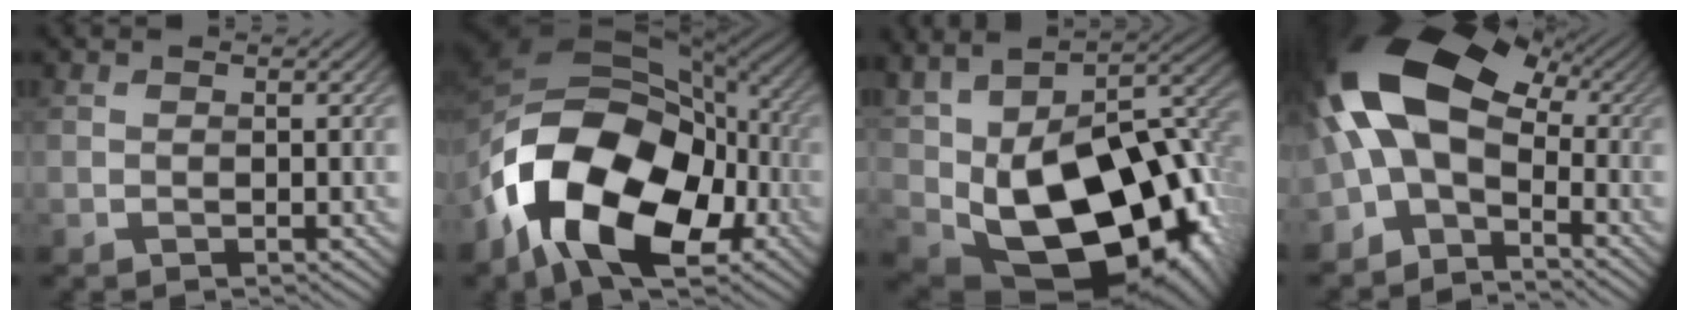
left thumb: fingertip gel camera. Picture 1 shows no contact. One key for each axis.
{"total": 17.8, "fx": -7.4, "fy": 10.9, "fz": 11.9, "tx": -0.220, "ty": -0.017, "tz": -0.143}
{"total": 20.9, "fx": -3.0, "fy": 12.0, "fz": 16.9, "tx": -0.295, "ty": -0.043, "tz": 0.002}
{"total": 14.8, "fx": -1.4, "fy": 8.5, "fz": 12.1, "tx": -0.237, "ty": 0.006, "tz": -0.042}